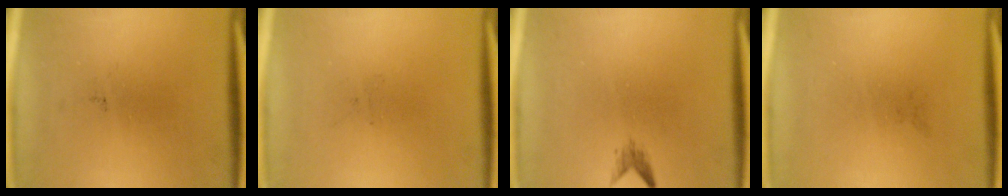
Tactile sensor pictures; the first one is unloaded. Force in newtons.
{"total": 0.0}
{"total": 1.1}
{"total": 0.0}